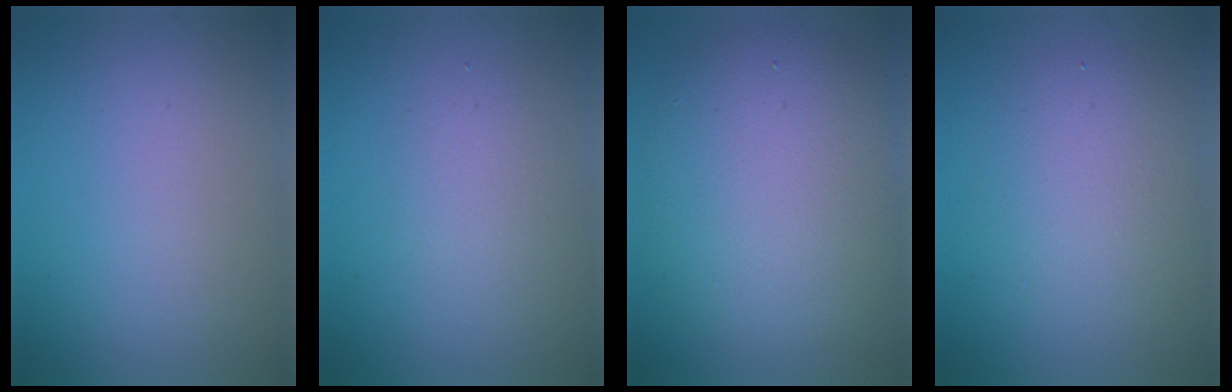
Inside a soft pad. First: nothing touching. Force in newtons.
{"total": 1.8, "press": 1.8, "slide": 0.1}
{"total": 9.1, "press": 9.1, "slide": 0.1}
{"total": 3.9, "press": 3.9, "slide": 0.2}